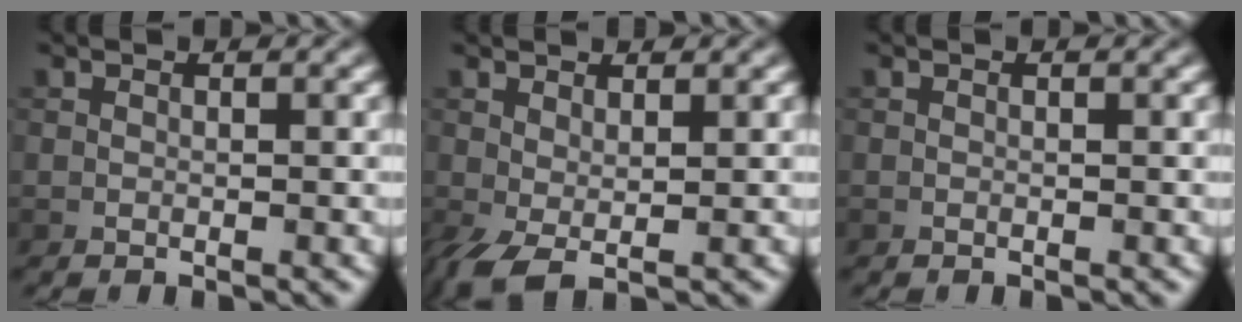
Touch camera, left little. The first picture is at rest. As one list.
[{"total": 2.5, "force": [-0.1, 1.0, 2.3], "torque": [-0.058, -0.001, -0.004]}, {"total": 0.0}]